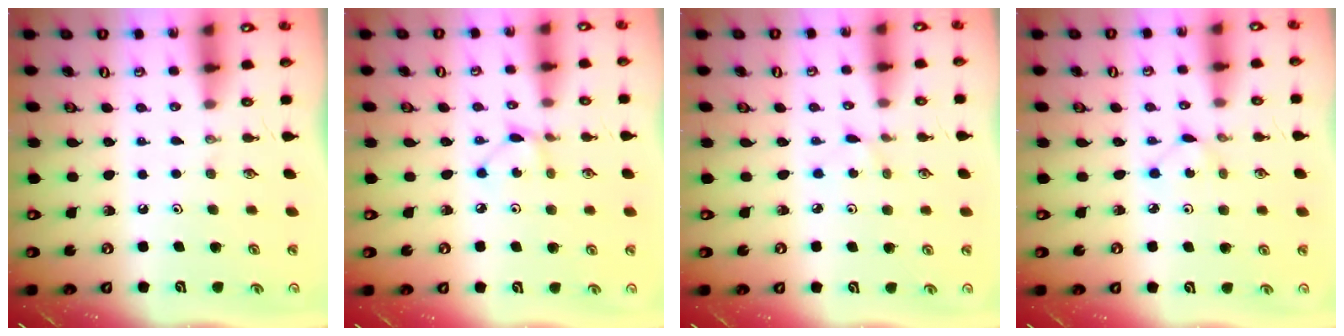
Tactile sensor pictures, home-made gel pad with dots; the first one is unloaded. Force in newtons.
{"total": 2.2, "press": 2.2, "slide": 0.1}
{"total": 1.0, "press": 1.0, "slide": 0.1}
{"total": 2.4, "press": 2.4, "slide": 0.3}